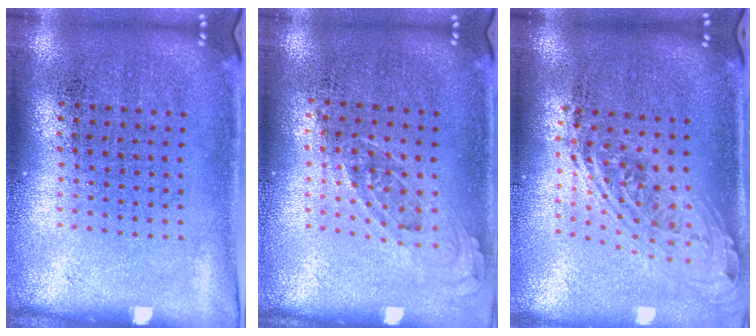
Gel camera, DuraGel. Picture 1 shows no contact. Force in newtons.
{"total": 0.8, "press": 0.8, "slide": 0.3}
{"total": 2.1, "press": 1.6, "slide": 1.4}